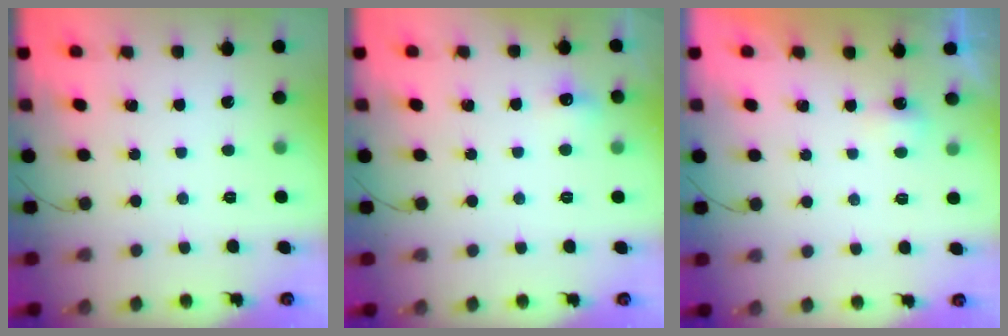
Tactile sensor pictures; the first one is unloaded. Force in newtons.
{"total": 5.1, "press": 4.9, "slide": 1.4}
{"total": 2.3, "press": 2.2, "slide": 0.6}